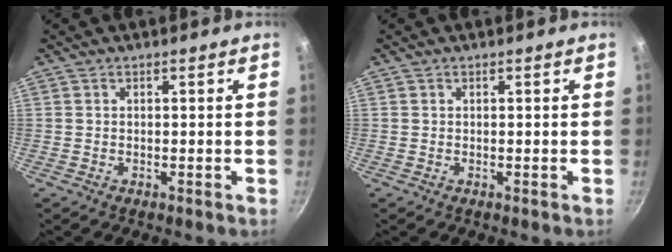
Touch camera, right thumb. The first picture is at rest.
{"total": 0.0}